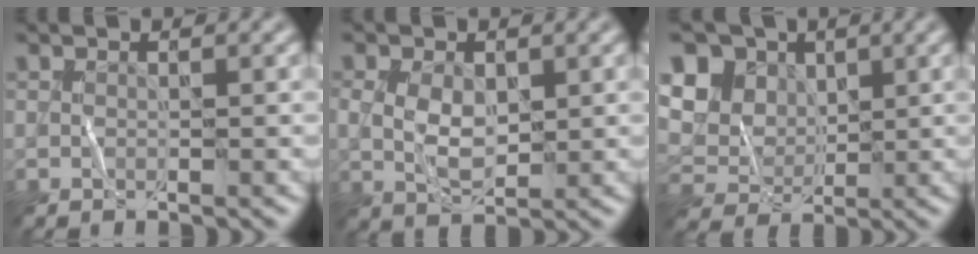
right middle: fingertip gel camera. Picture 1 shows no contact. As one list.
[{"total": 3.1, "force": [0.5, 2.0, 2.3], "torque": [-0.055, 0.002, 0.011]}, {"total": 10.9, "force": [5.4, 8.4, 4.5], "torque": [-0.124, 0.025, 0.092]}]